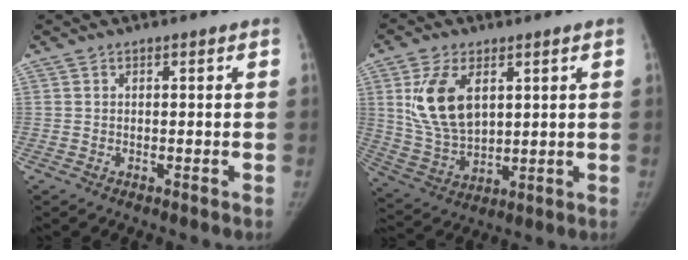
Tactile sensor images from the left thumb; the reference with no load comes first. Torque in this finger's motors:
{"motor_torque": [1.20, 1.38, 1.01, -1.10, 0.41]}